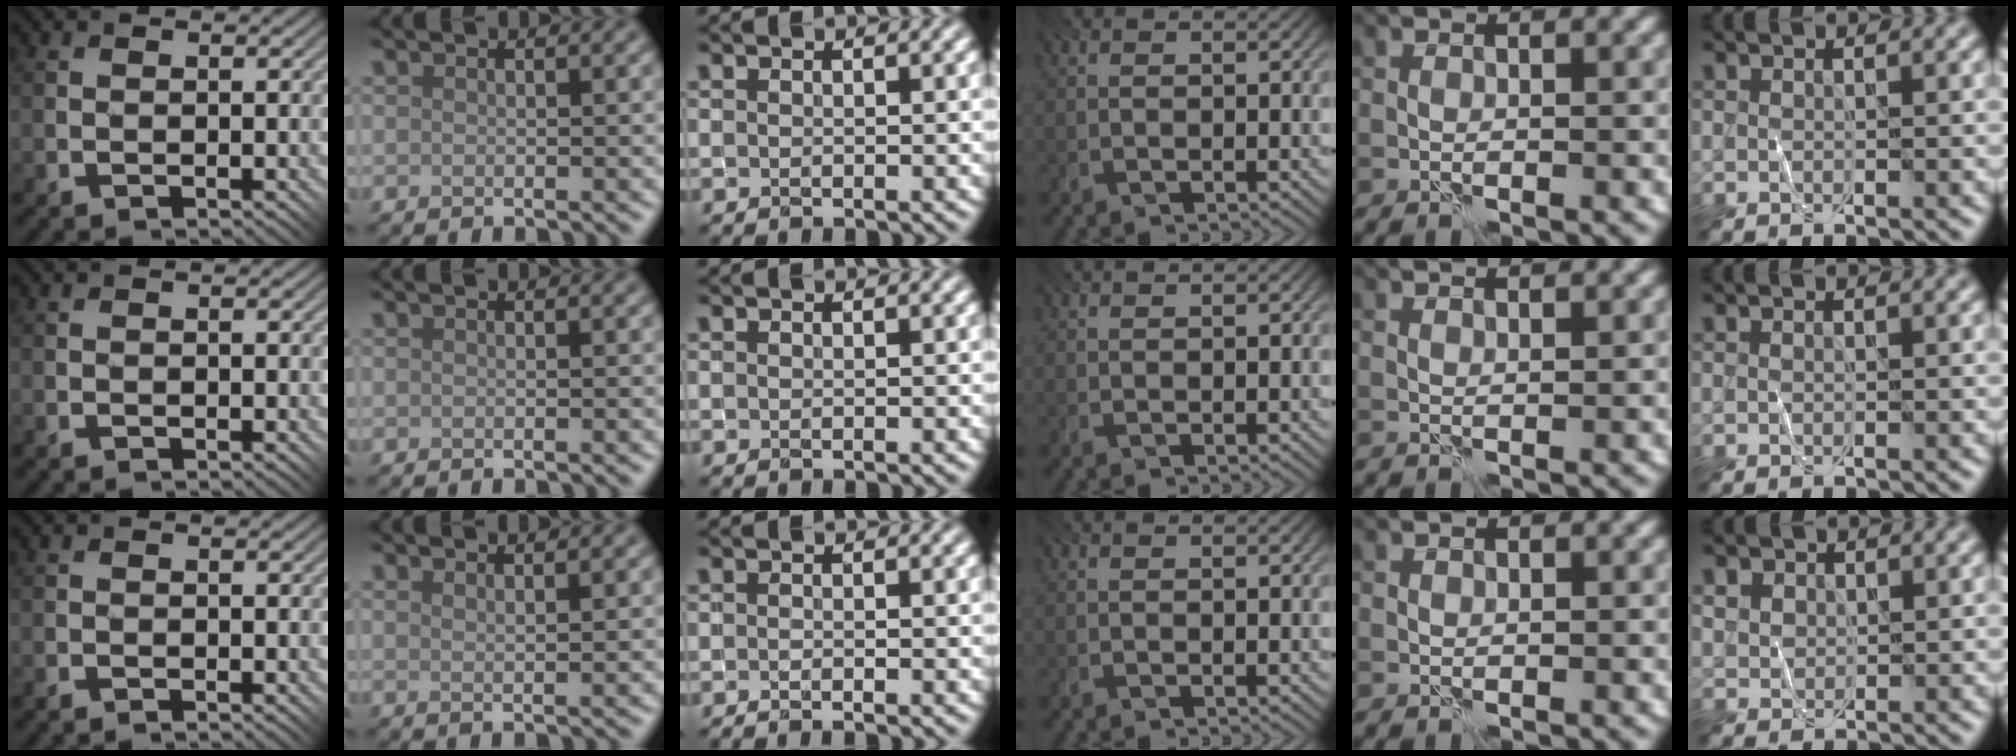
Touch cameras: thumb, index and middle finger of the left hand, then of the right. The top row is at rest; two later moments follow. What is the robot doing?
{"motion": "fold", "object": "shorts"}